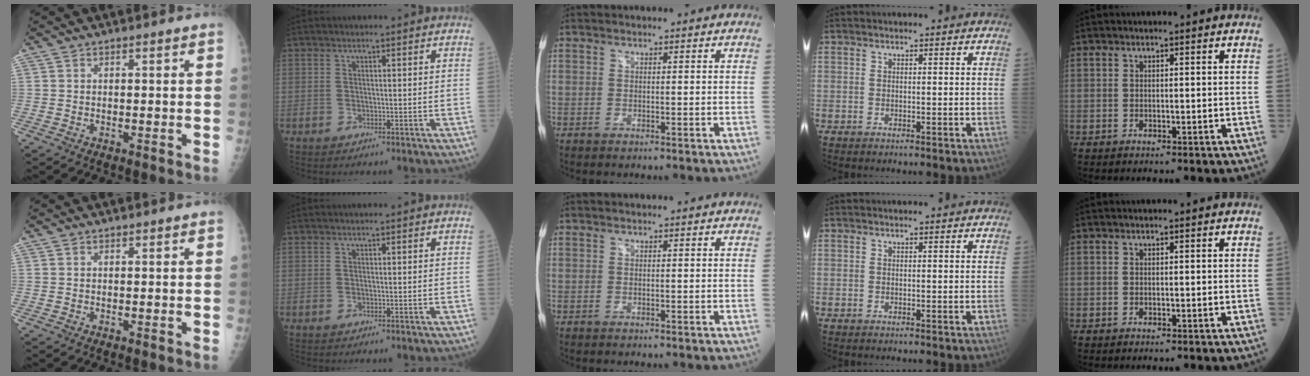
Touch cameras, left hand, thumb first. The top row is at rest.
{}